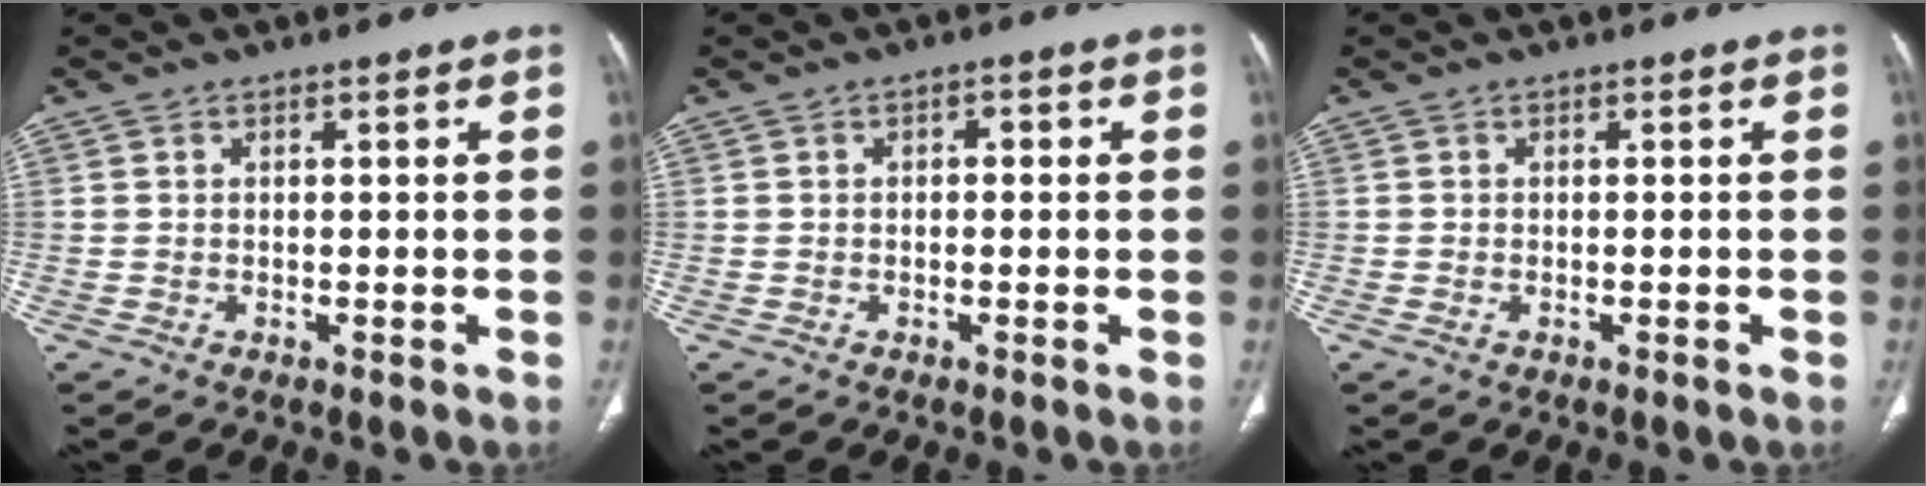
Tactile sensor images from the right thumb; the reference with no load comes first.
{"total": 1.5, "force": [0.1, 1.0, 1.1], "torque": [-0.011, 0.006, -0.002]}
{"total": 0.7, "force": [-0.3, 0.3, 0.6], "torque": [-0.013, 0.006, -0.001]}